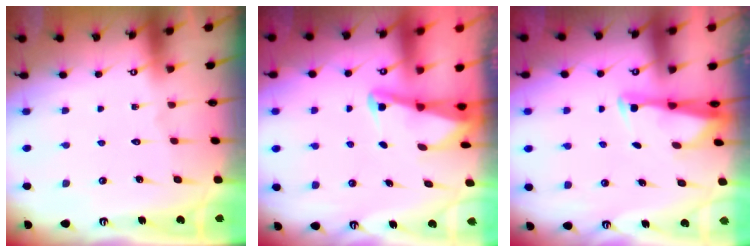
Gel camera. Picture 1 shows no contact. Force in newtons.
{"total": 2.2, "press": 2.2, "slide": 0.3}
{"total": 2.8, "press": 2.8, "slide": 0.6}